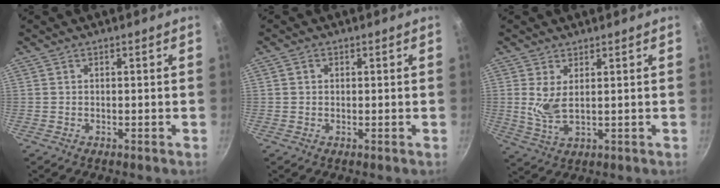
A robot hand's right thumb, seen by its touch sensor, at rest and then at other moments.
{"total": 1.1, "force": [0.4, 0.8, 0.5], "torque": [-0.008, 0.001, 0.006]}
{"total": 5.3, "force": [1.6, 2.2, 4.6], "torque": [-0.091, -0.019, 0.037]}